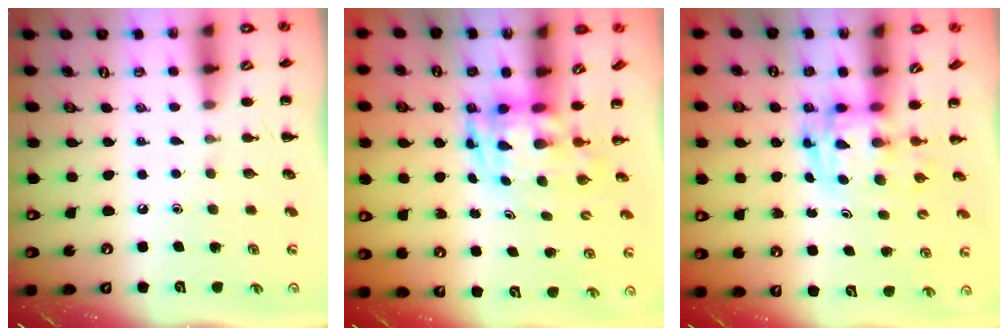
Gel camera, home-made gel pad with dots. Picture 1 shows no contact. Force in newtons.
{"total": 3.6, "press": 3.4, "slide": 0.9}
{"total": 2.8, "press": 2.7, "slide": 0.5}